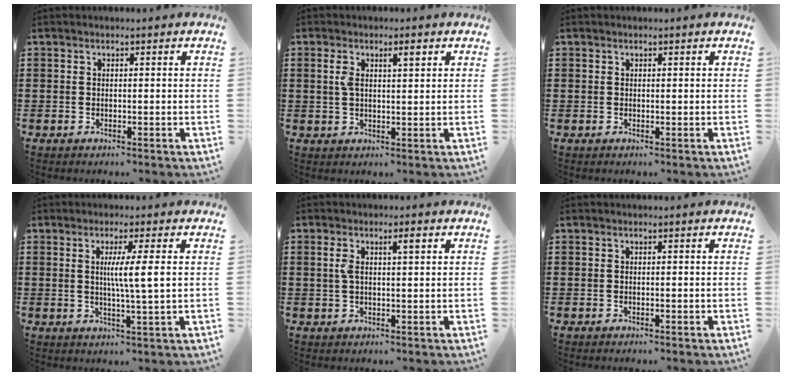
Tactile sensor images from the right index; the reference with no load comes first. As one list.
[{"total": 3.3, "force": [1.2, 1.0, 2.9], "torque": [-0.059, 0.007, 0.018]}, {"total": 0.5, "force": [0.2, 0.4, 0.0], "torque": [-0.001, 0.004, 0.005]}, {"total": 5.6, "force": [1.0, -0.3, 5.5], "torque": [-0.106, -0.006, 0.011]}, {"total": 3.3, "force": [1.1, 0.8, 3.0], "torque": [-0.053, 0.003, 0.014]}, {"total": 0.0}]